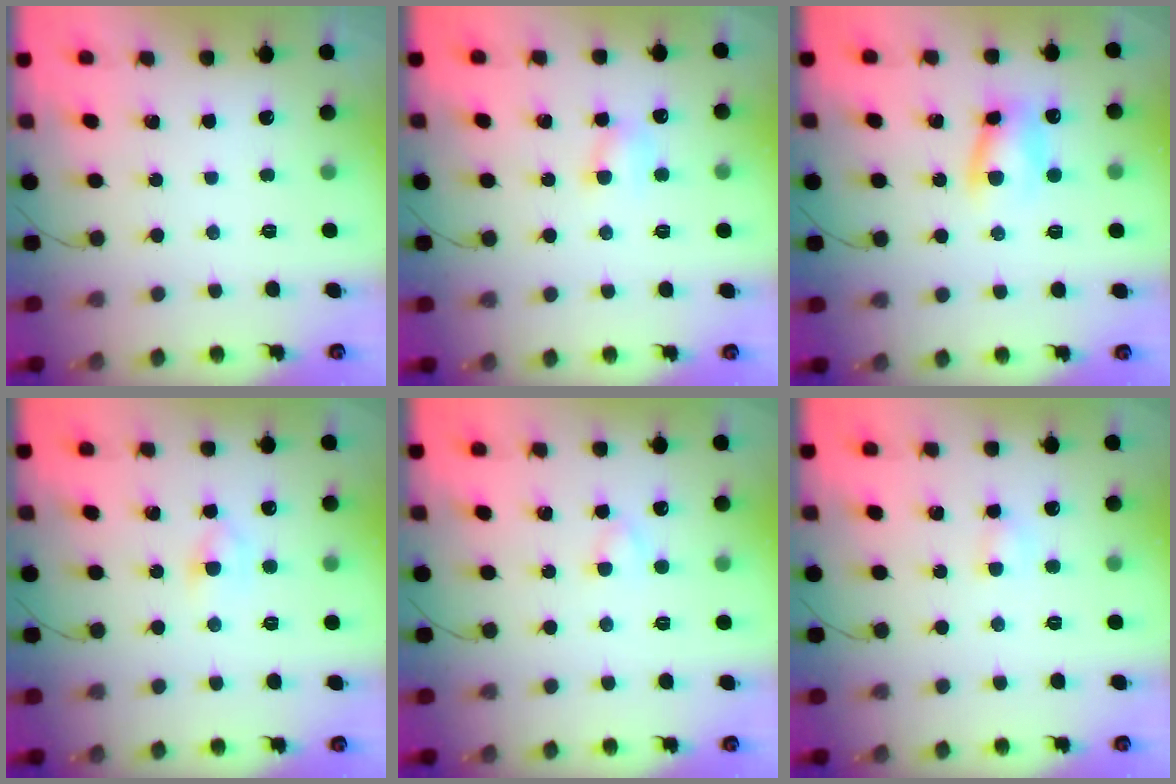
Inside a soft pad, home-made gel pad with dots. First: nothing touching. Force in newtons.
{"total": 4.8, "press": 4.8, "slide": 0.8}
{"total": 8.0, "press": 7.9, "slide": 1.1}
{"total": 3.7, "press": 3.5, "slide": 1.3}
{"total": 2.3, "press": 2.1, "slide": 0.9}
{"total": 2.9, "press": 2.8, "slide": 0.8}